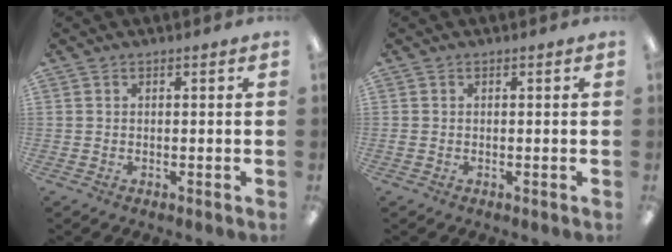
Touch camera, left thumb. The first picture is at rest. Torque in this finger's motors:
{"motor_torque": [-0.02, -0.01, 0.00, -0.01, 0.00]}